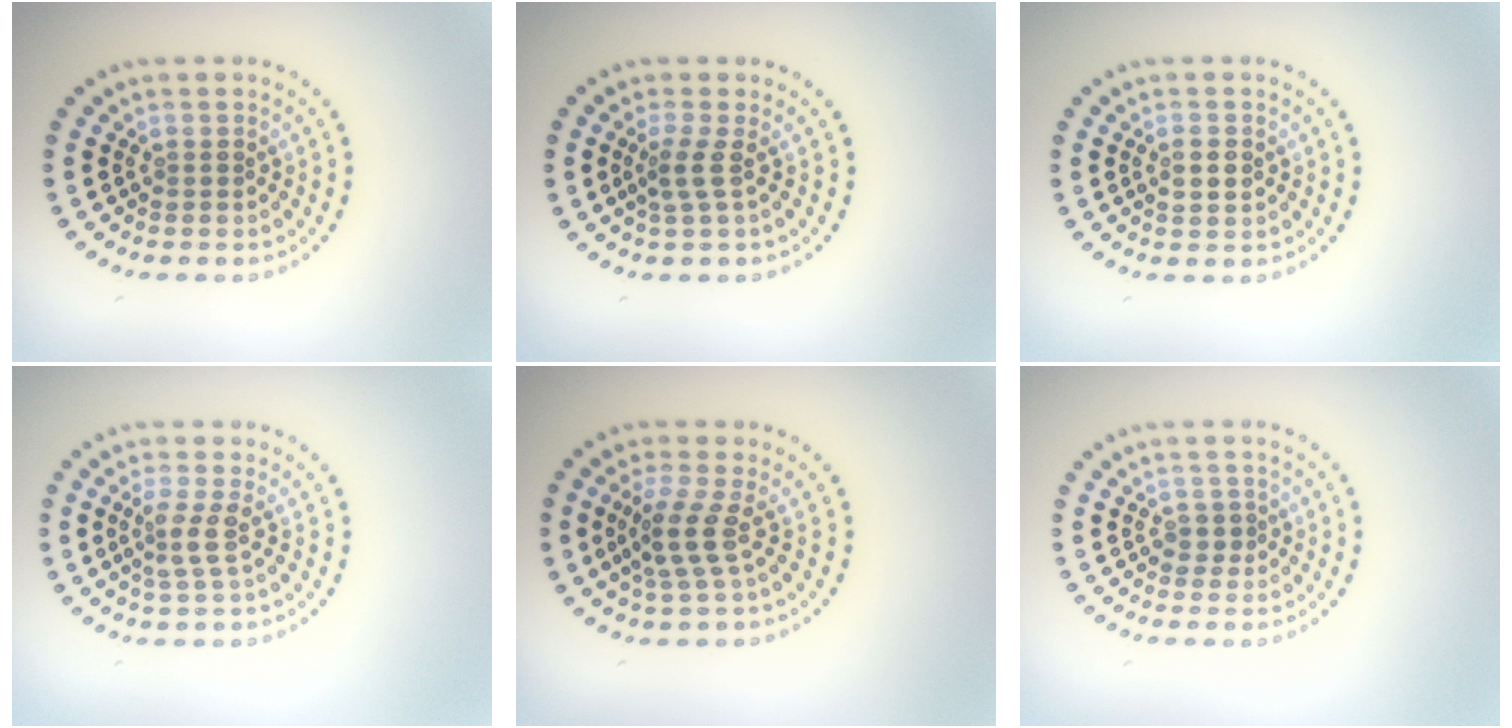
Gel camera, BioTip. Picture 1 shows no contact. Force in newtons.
{"total": 1.9, "press": 1.1, "slide": 1.5}
{"total": 1.5, "press": 1.5, "slide": 0.2}
{"total": 2.2, "press": 1.7, "slide": 1.4}
{"total": 2.8, "press": 2.3, "slide": 1.6}
{"total": 0.9, "press": 0.7, "slide": 0.6}